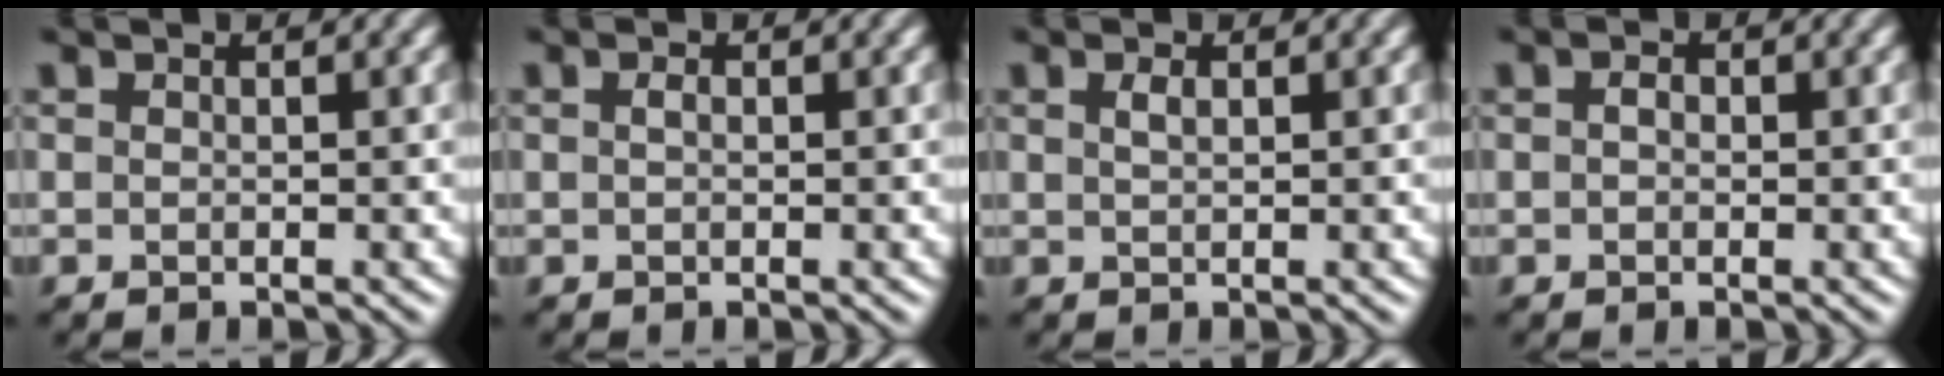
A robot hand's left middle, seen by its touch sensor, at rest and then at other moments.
{"total": 0.6, "force": [0.1, 0.3, 0.5], "torque": [-0.012, 0.001, 0.001]}
{"total": 0.9, "force": [0.4, 0.3, 0.7], "torque": [-0.016, 0.002, 0.009]}
{"total": 1.0, "force": [0.1, 0.7, 0.7], "torque": [-0.010, -0.002, -0.002]}